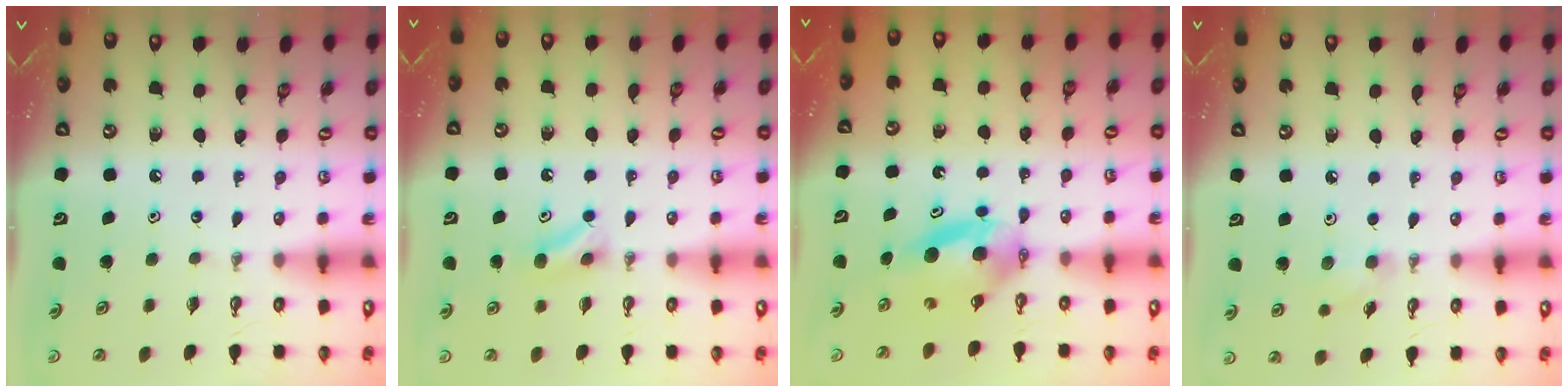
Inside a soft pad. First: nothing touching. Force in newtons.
{"total": 4.6, "press": 4.4, "slide": 1.3}
{"total": 6.8, "press": 6.4, "slide": 2.3}
{"total": 5.5, "press": 5.4, "slide": 1.5}